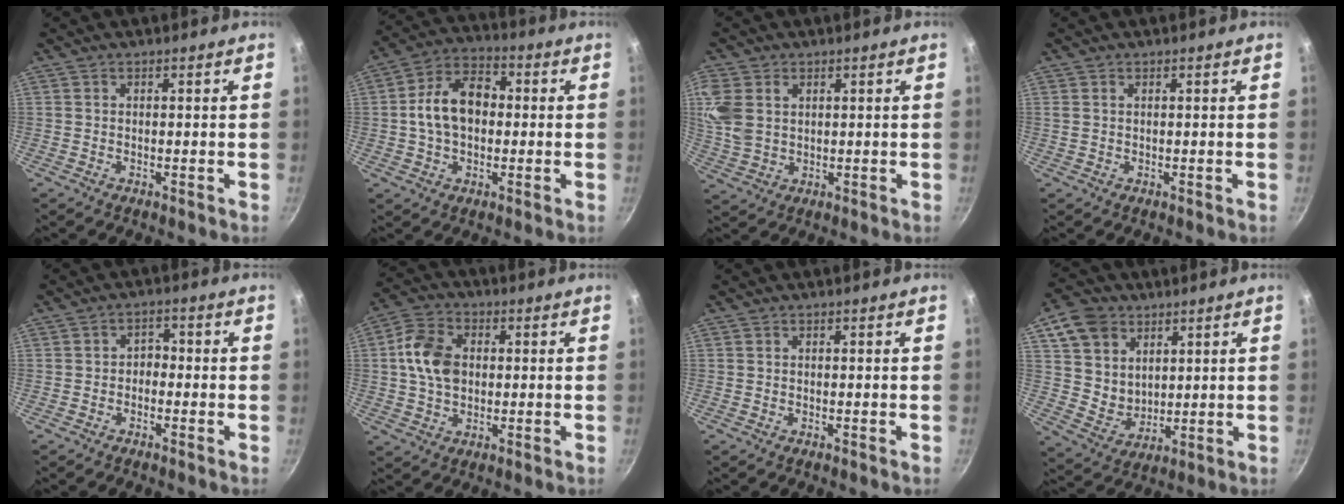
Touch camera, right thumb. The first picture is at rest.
{"total": 12.0, "force": [0.2, 8.2, 8.7], "torque": [-0.123, 0.032, -0.010]}
{"total": 9.1, "force": [2.6, 6.7, 5.6], "torque": [-0.117, -0.003, 0.054]}
{"total": 0.6, "force": [0.3, 0.4, 0.4], "torque": [-0.008, 0.001, 0.006]}
{"total": 2.5, "force": [-1.1, 1.9, 1.3], "torque": [-0.007, 0.016, -0.023]}
{"total": 10.3, "force": [0.9, 7.4, 7.1], "torque": [-0.119, 0.014, 0.006]}
{"total": 0.0}
{"total": 11.7, "force": [5.4, 9.1, 5.0], "torque": [-0.061, -0.017, 0.110]}